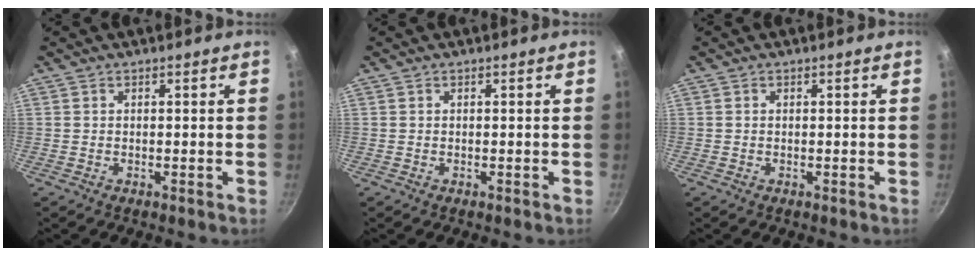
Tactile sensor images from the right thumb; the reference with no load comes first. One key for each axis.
{"total": 0.0}
{"total": 0.0}